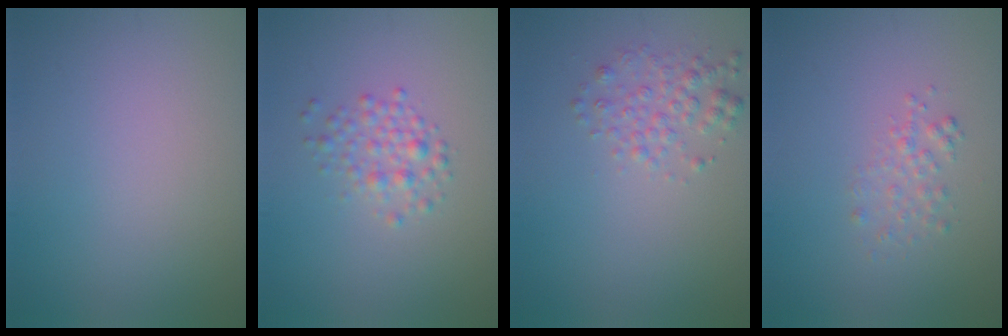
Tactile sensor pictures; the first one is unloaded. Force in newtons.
{"total": 2.0, "press": 2.0, "slide": 0.0}
{"total": 2.0, "press": 2.0, "slide": 0.1}
{"total": 1.4, "press": 1.4, "slide": 0.1}